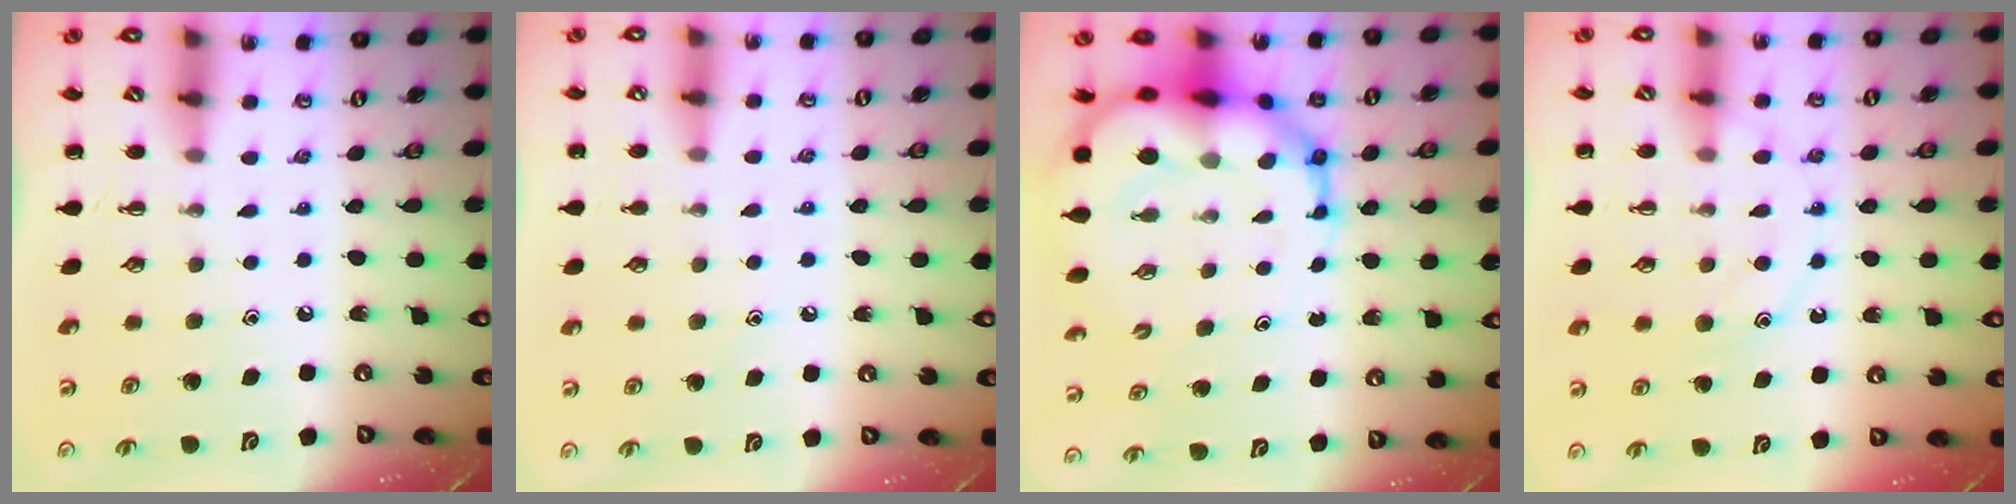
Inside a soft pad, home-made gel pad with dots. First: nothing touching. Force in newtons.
{"total": 5.8, "press": 5.5, "slide": 1.7}
{"total": 15.1, "press": 14.6, "slide": 3.9}
{"total": 12.5, "press": 12.4, "slide": 0.7}